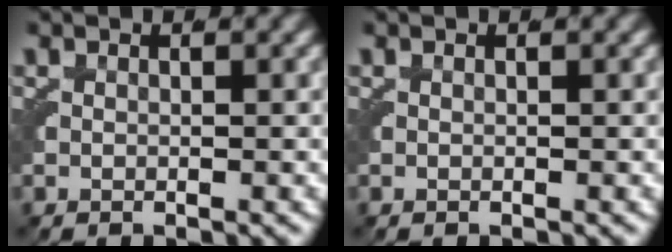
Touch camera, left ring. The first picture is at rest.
{"total": 0.0}